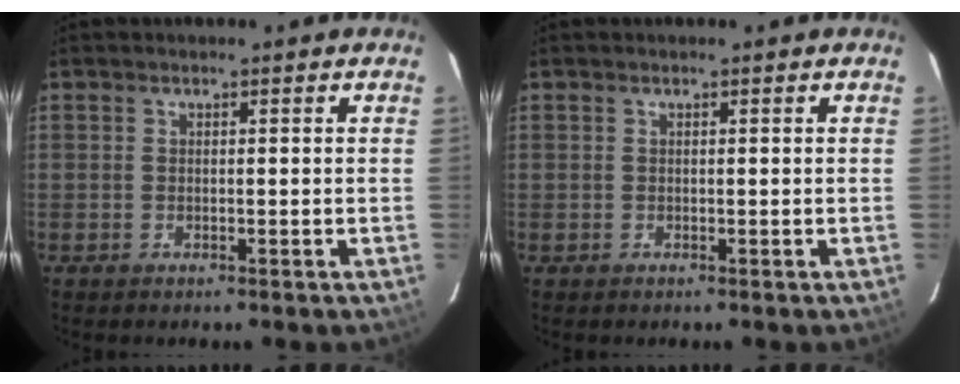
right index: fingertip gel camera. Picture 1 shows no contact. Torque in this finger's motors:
{"motor_torque": [-0.17, 0.13, -0.72, -0.19]}